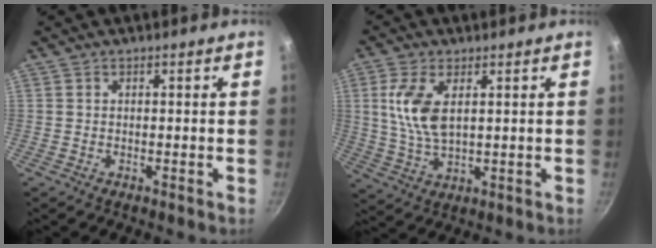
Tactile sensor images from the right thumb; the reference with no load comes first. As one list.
[{"total": 9.1, "force": [2.3, 4.6, 7.6], "torque": [-0.153, -0.009, 0.050]}]